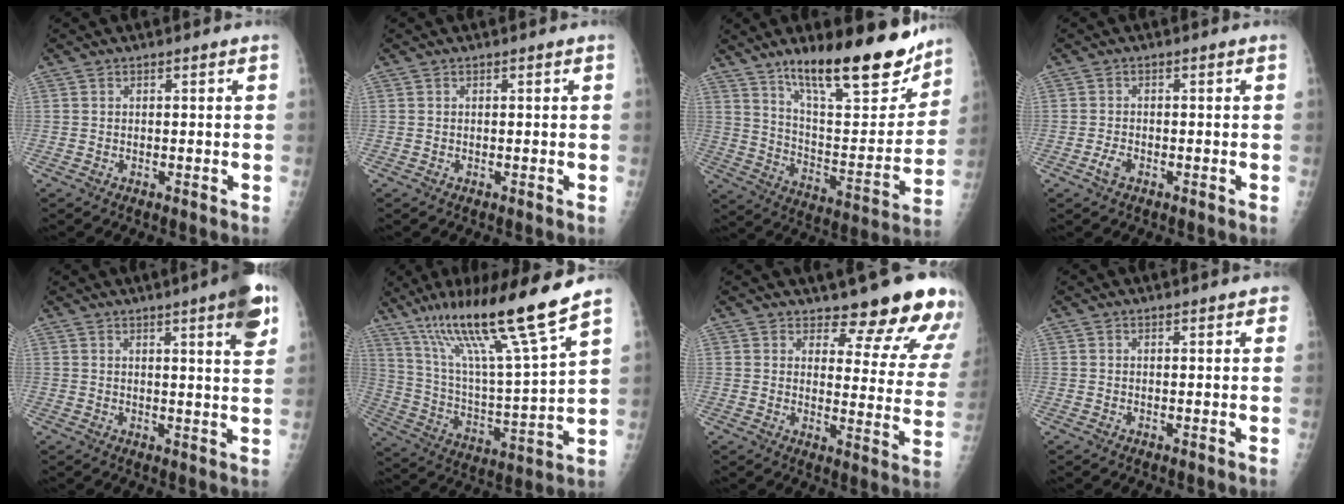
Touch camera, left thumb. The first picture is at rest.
{"total": 0.0}
{"total": 23.7, "force": [16.8, 6.9, 15.2], "torque": [-0.189, -0.091, 0.270]}
{"total": 1.8, "force": [-1.0, 0.9, 1.2], "torque": [-0.031, 0.005, -0.020]}
{"total": 8.6, "force": [4.5, 0.7, 7.2], "torque": [-0.087, -0.018, 0.055]}
{"total": 21.1, "force": [14.8, 0.4, 15.0], "torque": [-0.240, -0.065, 0.267]}
{"total": 15.4, "force": [13.0, 4.7, 6.7], "torque": [-0.030, -0.104, 0.145]}
{"total": 1.9, "force": [1.2, 0.5, 1.4], "torque": [-0.014, 0.001, 0.012]}